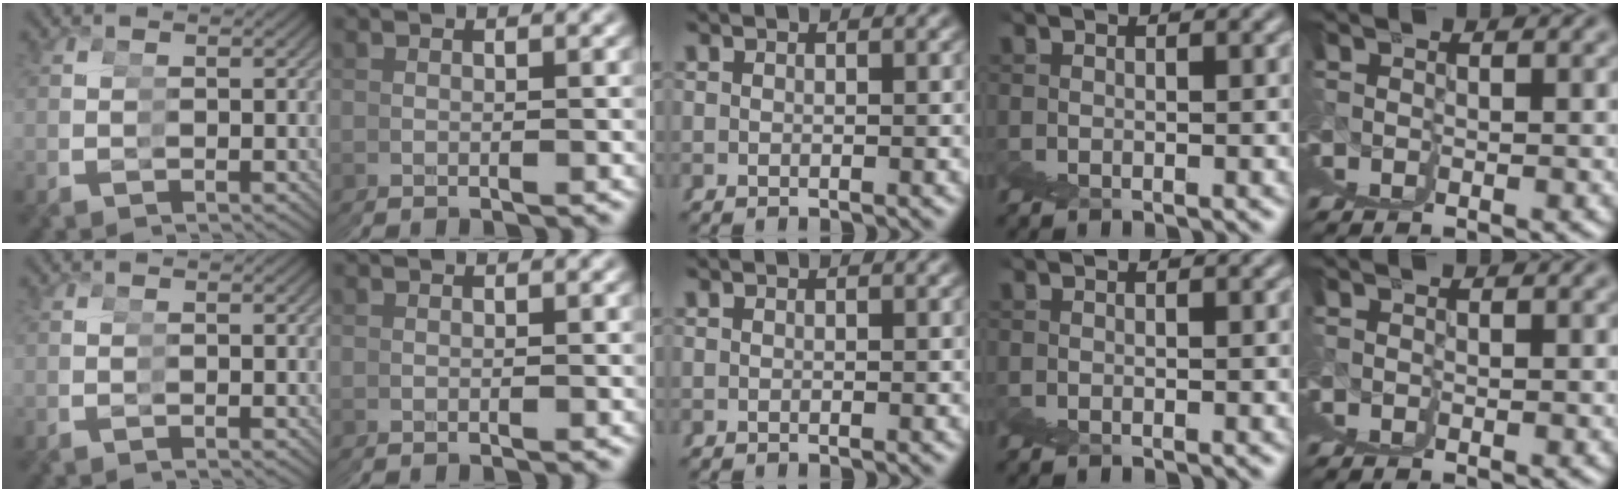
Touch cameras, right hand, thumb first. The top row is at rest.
{}